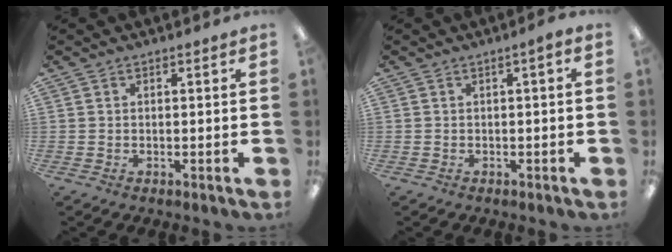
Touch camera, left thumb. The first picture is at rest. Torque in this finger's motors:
{"motor_torque": [-0.10, 0.47, 0.12, 0.10, 0.00]}